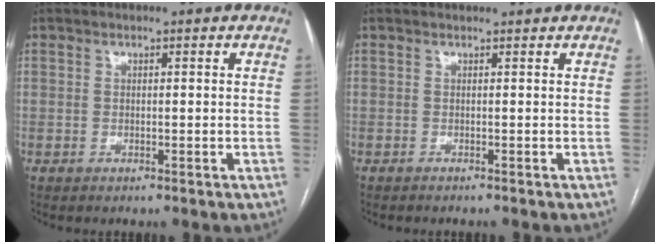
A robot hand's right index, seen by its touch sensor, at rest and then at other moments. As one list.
[{"total": 1.3, "force": [0.7, 0.5, 1.0], "torque": [-0.030, 0.021, 0.005]}]